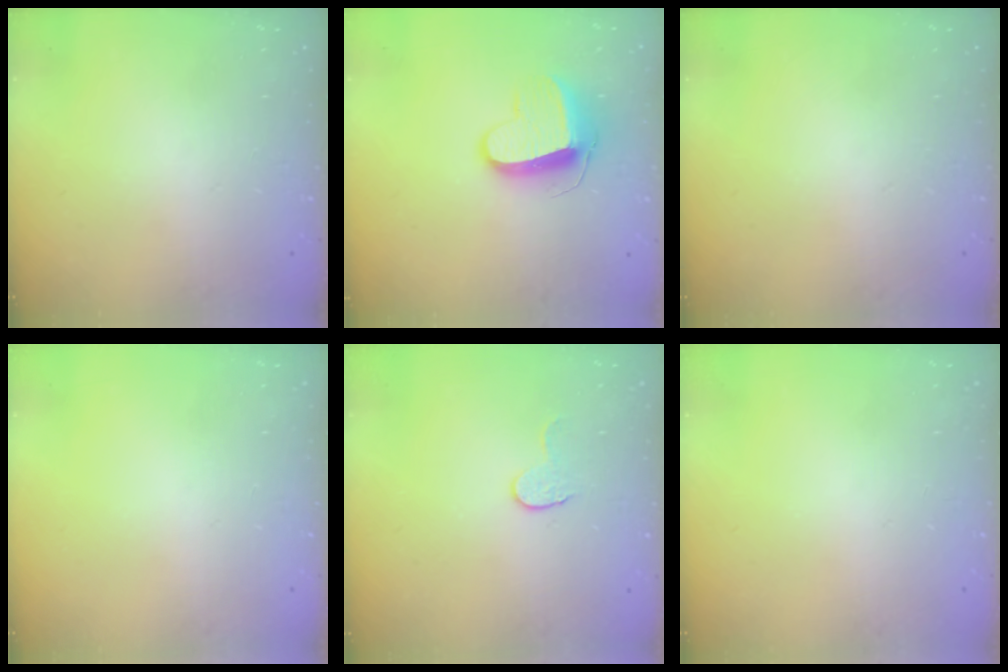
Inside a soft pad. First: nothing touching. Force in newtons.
{"total": 10.7, "press": 10.7, "slide": 0.5}
{"total": 0.0}
{"total": 0.0}
{"total": 4.6, "press": 4.6, "slide": 0.4}
{"total": 0.0}